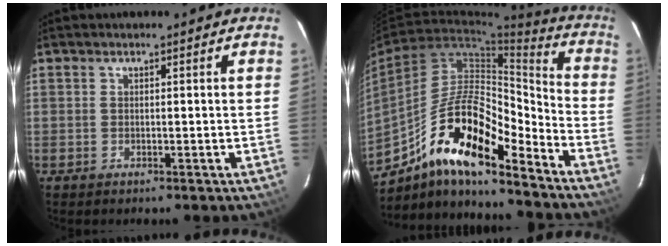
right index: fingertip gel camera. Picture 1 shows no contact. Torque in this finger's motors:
{"motor_torque": [1.43, -0.70, 1.06, 0.16]}